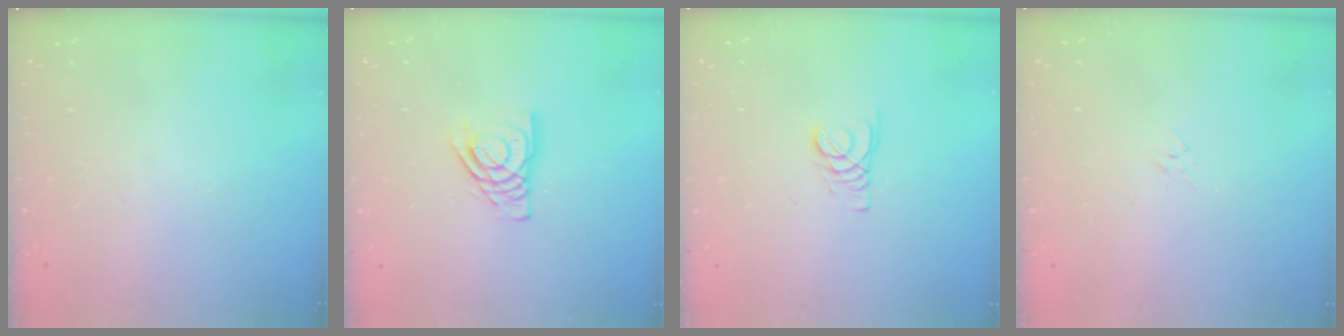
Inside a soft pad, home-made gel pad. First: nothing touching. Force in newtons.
{"total": 11.3, "press": 11.1, "slide": 1.6}
{"total": 1.8, "press": 1.8, "slide": 0.2}
{"total": 2.9, "press": 2.9, "slide": 0.6}